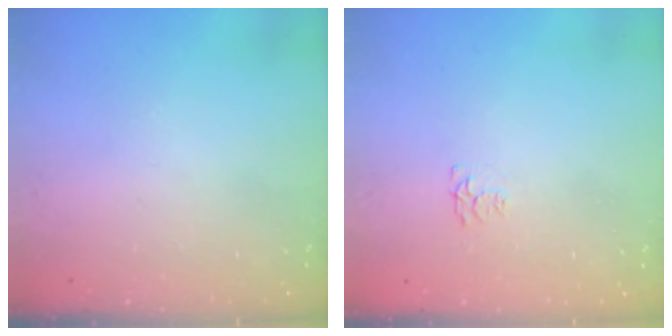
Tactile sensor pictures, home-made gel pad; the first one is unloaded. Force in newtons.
{"total": 4.5, "press": 4.4, "slide": 0.6}